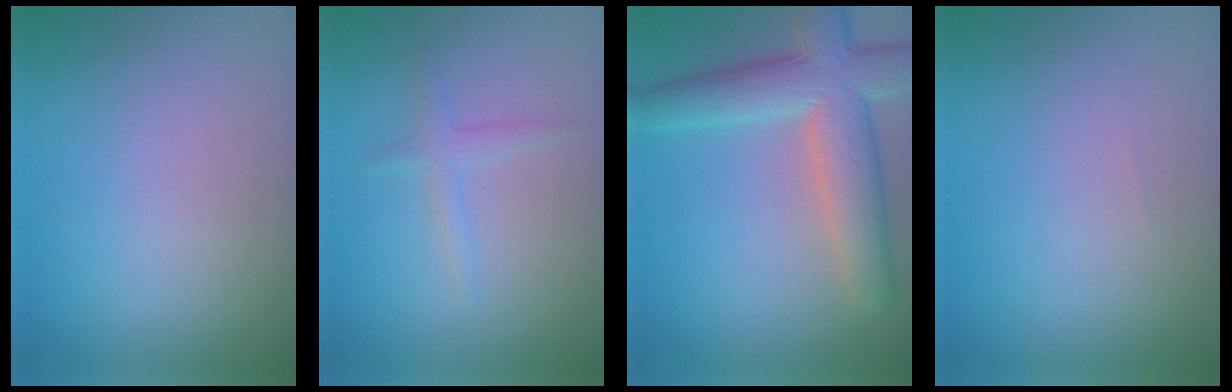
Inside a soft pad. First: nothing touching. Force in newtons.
{"total": 0.7, "press": 0.6, "slide": 0.1}
{"total": 7.3, "press": 7.3, "slide": 0.4}
{"total": 0.0}